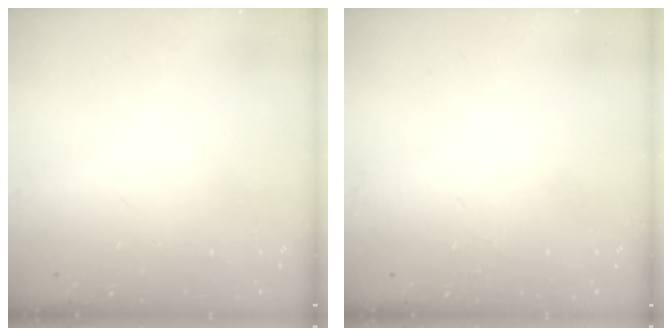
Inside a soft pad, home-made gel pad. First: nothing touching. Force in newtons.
{"total": 0.0}